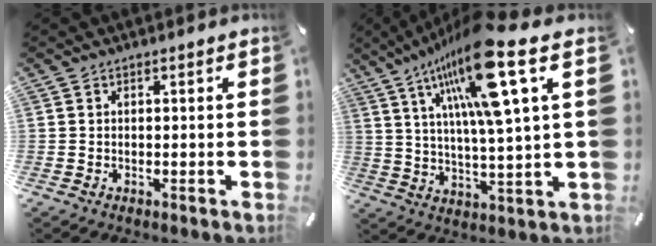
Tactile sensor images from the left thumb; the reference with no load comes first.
{"total": 18.5, "force": [10.1, 3.4, 15.1], "torque": [-0.273, -0.052, 0.153]}